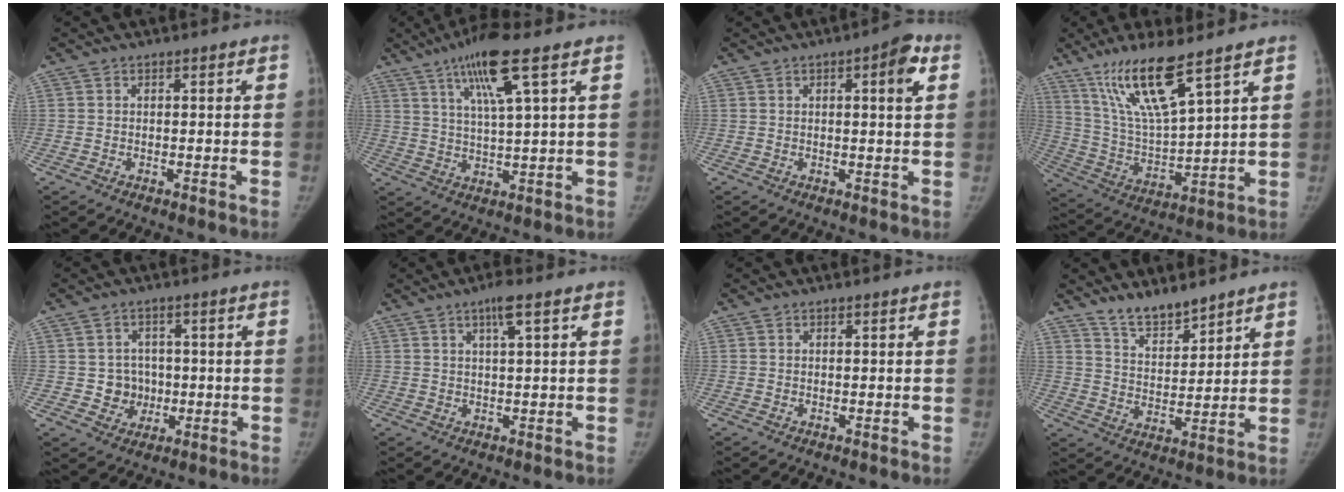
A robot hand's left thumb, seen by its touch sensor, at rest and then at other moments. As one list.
[{"total": 10.9, "force": [5.7, 0.8, 9.2], "torque": [-0.173, -0.018, 0.105]}, {"total": 4.8, "force": [1.7, 1.1, 4.4], "torque": [-0.055, -0.002, 0.019]}, {"total": 14.9, "force": [9.7, 2.4, 11.1], "torque": [-0.210, -0.052, 0.202]}, {"total": 4.8, "force": [-0.3, 4.7, 1.2], "torque": [0.011, 0.009, 0.000]}, {"total": 3.7, "force": [1.9, 0.0, 3.2], "torque": [-0.061, -0.003, 0.036]}, {"total": 0.0}, {"total": 7.6, "force": [6.7, 2.0, 2.9], "torque": [-0.033, -0.051, 0.129]}]